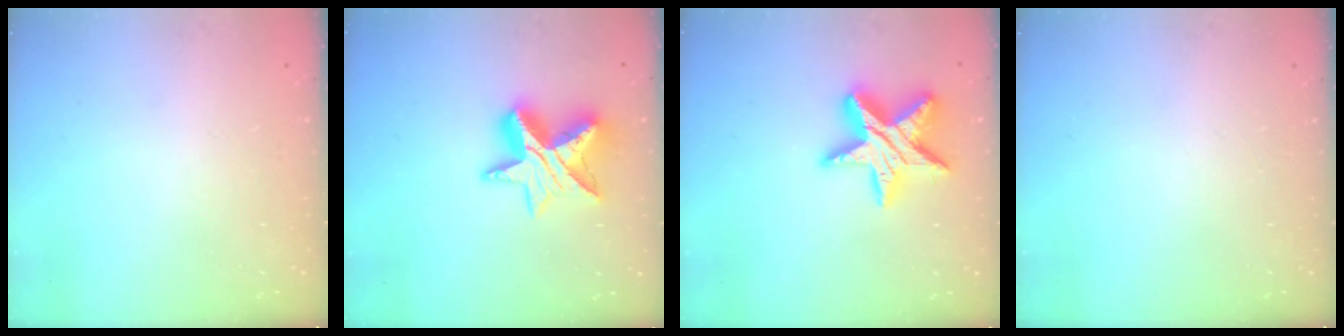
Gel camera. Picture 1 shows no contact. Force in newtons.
{"total": 14.2, "press": 14.1, "slide": 1.1}
{"total": 16.9, "press": 16.9, "slide": 1.3}
{"total": 0.0}